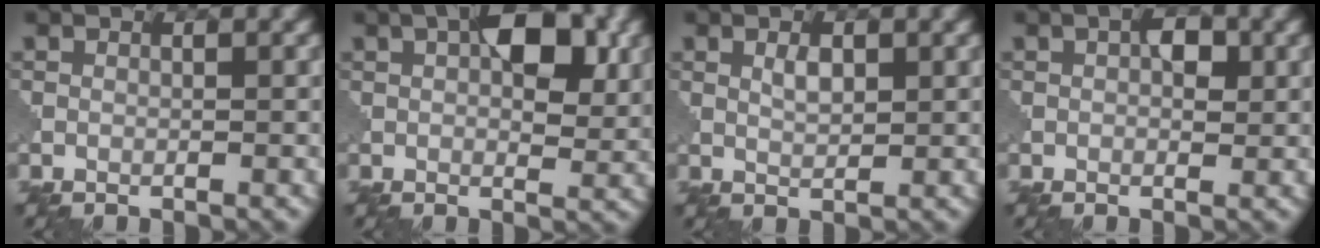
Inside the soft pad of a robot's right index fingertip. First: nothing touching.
{"total": 6.3, "force": [2.3, 3.2, 5.0], "torque": [-0.069, 0.000, 0.034]}
{"total": 1.5, "force": [1.0, 0.6, 0.9], "torque": [-0.020, -0.002, 0.021]}
{"total": 2.2, "force": [0.6, 1.3, 1.7], "torque": [-0.022, 0.000, 0.010]}